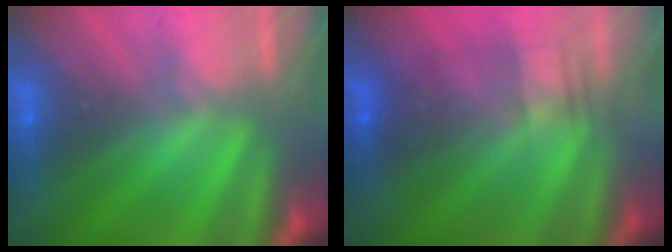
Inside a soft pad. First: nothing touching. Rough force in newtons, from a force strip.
{"total": 2.2}